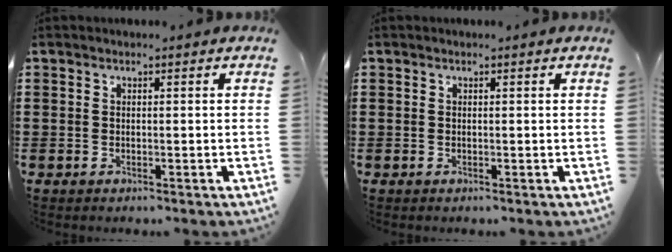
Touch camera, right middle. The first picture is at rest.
{"total": 0.0}